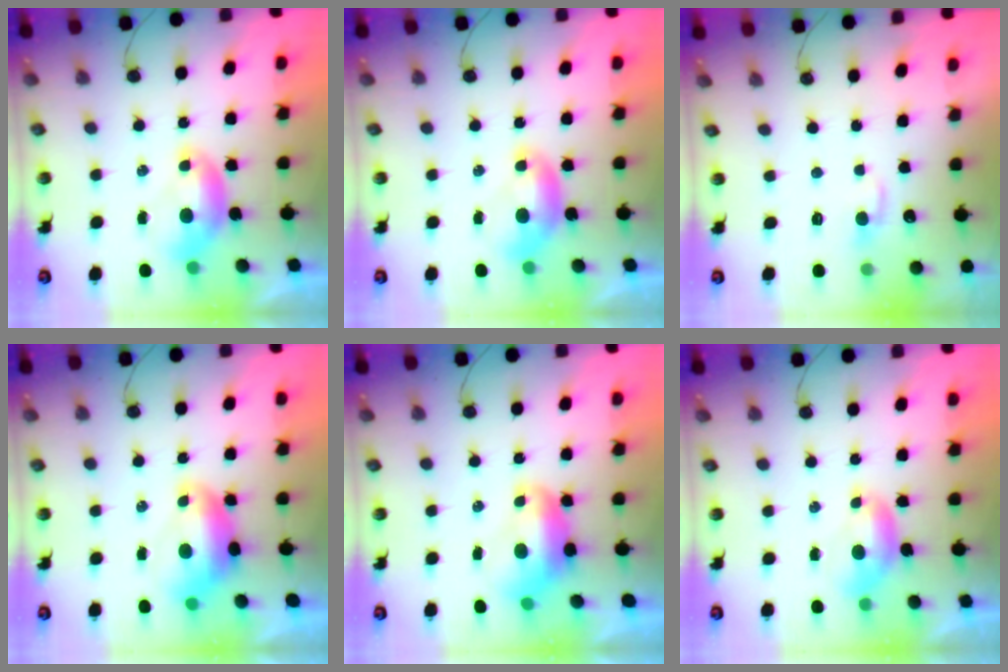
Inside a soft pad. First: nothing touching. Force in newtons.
{"total": 0.0}
{"total": 1.4, "press": 1.4, "slide": 0.5}
{"total": 1.6, "press": 1.5, "slide": 0.6}
{"total": 1.6, "press": 1.5, "slide": 0.7}
{"total": 1.3, "press": 1.1, "slide": 0.6}